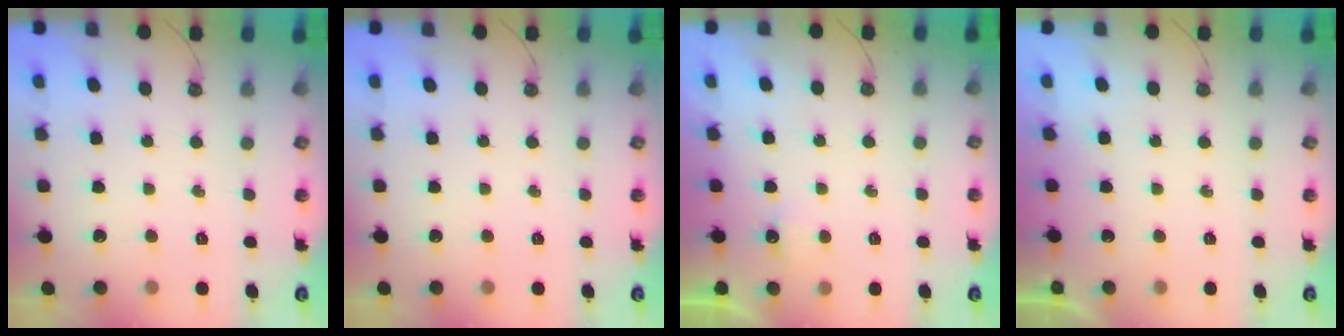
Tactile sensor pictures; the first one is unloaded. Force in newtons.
{"total": 0.0}
{"total": 2.8, "press": 2.8, "slide": 0.4}
{"total": 0.0}